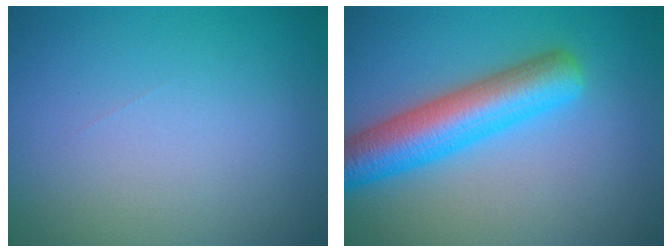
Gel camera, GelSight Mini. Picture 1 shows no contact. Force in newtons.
{"total": 6.3, "press": 6.2, "slide": 0.3}